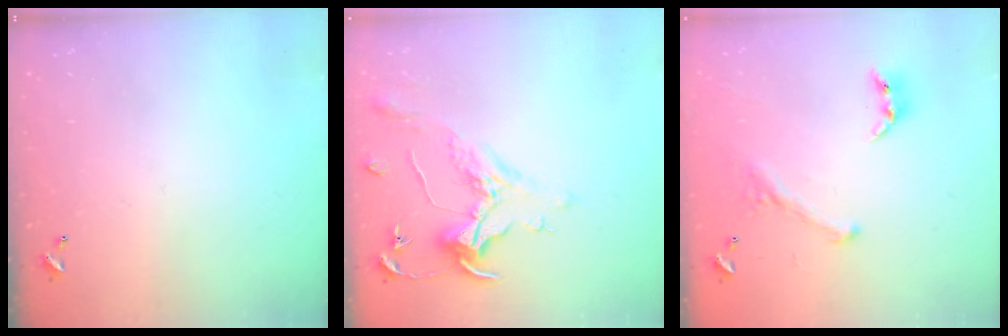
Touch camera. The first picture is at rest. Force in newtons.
{"total": 1.6, "press": 1.4, "slide": 0.7}
{"total": 1.6, "press": 1.1, "slide": 1.2}